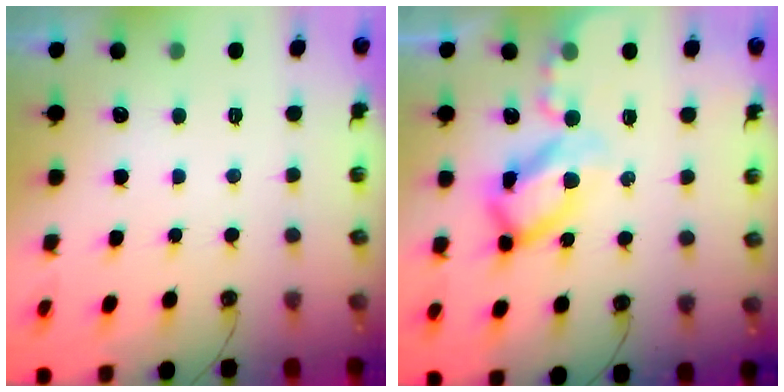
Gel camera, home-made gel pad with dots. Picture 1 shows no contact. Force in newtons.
{"total": 15.2, "press": 15.2, "slide": 1.5}